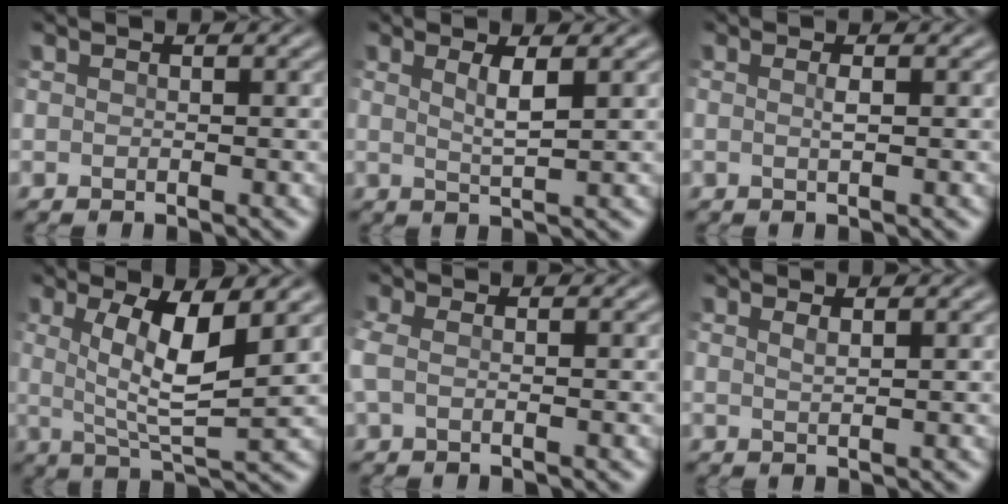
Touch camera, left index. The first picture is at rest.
{"total": 2.2, "force": [0.7, 0.5, 2.1], "torque": [-0.034, -0.004, 0.008]}
{"total": 0.9, "force": [-0.1, 0.1, 0.8], "torque": [-0.017, 0.003, -0.006]}
{"total": 6.2, "force": [1.2, 1.7, 5.9], "torque": [-0.110, -0.012, 0.023]}
{"total": 1.6, "force": [-0.1, 0.8, 1.4], "torque": [-0.039, 0.002, -0.010]}
{"total": 0.9, "force": [0.5, 0.3, 0.7], "torque": [-0.009, 0.000, 0.005]}